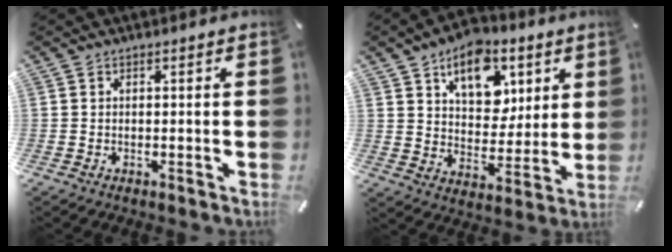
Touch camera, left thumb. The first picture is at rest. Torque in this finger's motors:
{"motor_torque": [1.09, 1.13, 1.39, -1.39, 0.15]}